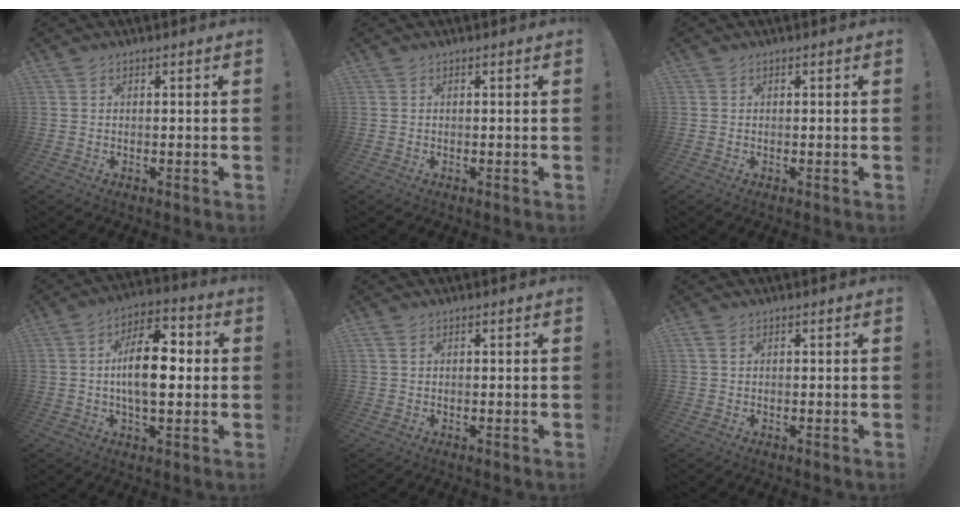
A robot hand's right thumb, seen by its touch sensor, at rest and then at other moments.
{"total": 0.0}
{"total": 0.0}
{"total": 15.0, "force": [0.0, 7.4, 13.1], "torque": [-0.215, 0.008, -0.006]}
{"total": 1.3, "force": [0.6, 0.8, 0.8], "torque": [-0.021, 0.005, 0.014]}
{"total": 1.7, "force": [0.7, 1.1, 1.1], "torque": [-0.019, 0.002, 0.012]}